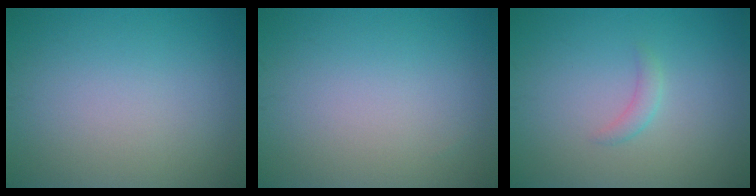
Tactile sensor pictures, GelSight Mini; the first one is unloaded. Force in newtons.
{"total": 0.0}
{"total": 1.2, "press": 1.1, "slide": 0.0}